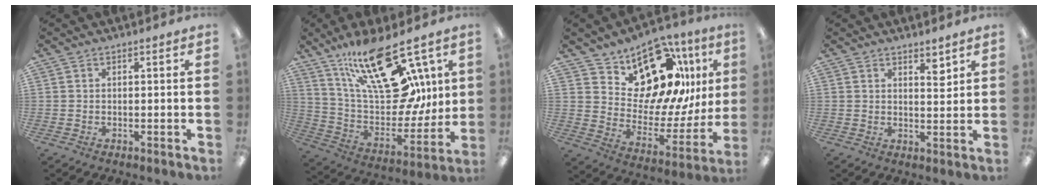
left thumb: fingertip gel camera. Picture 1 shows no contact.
{"total": 26.0, "force": [15.0, 11.0, 18.1], "torque": [-0.317, -0.086, 0.260]}
{"total": 18.5, "force": [12.9, 9.8, 8.9], "torque": [-0.125, -0.094, 0.227]}
{"total": 3.5, "force": [2.8, 1.1, 1.7], "torque": [-0.008, -0.022, 0.043]}